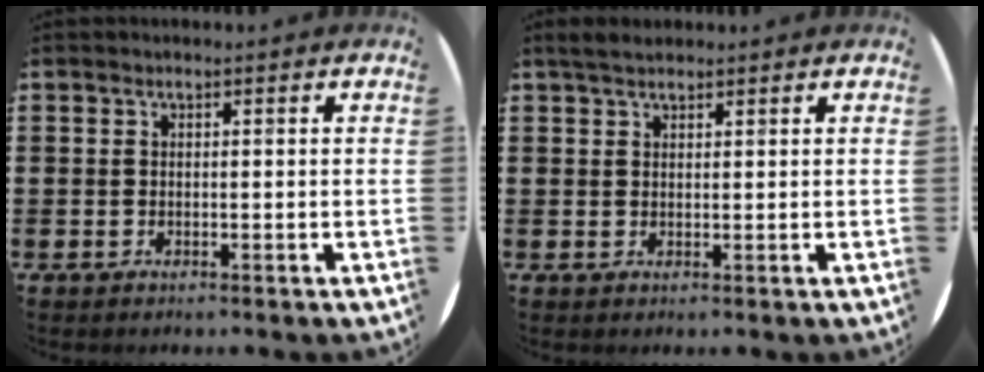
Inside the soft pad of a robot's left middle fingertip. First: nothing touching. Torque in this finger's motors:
{"motor_torque": [0.48, -0.44, 0.01, 0.01]}